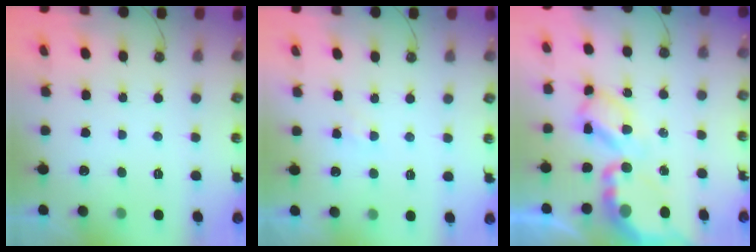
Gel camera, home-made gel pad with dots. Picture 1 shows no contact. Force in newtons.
{"total": 3.7, "press": 3.7, "slide": 0.4}
{"total": 12.0, "press": 11.9, "slide": 0.7}